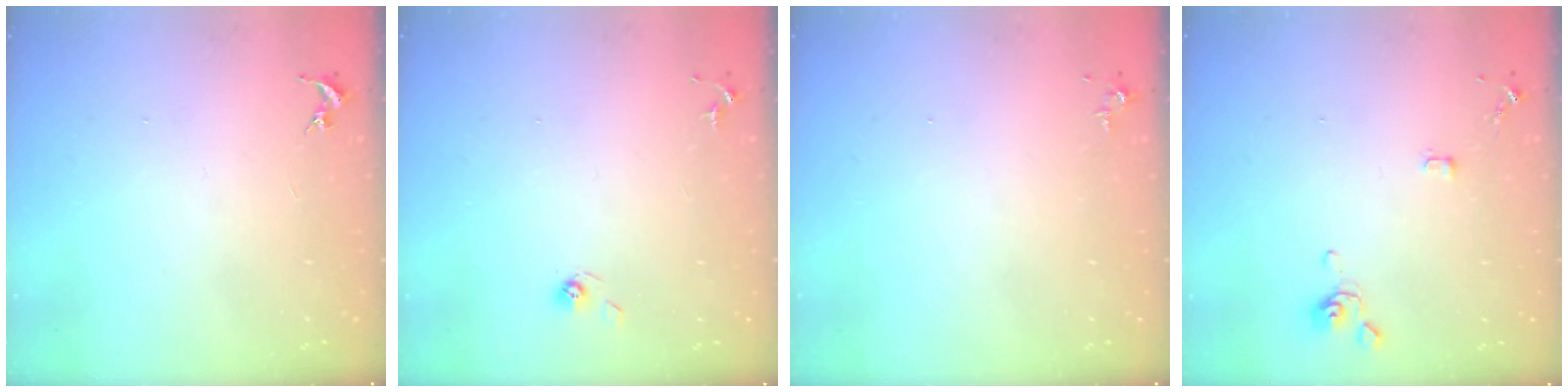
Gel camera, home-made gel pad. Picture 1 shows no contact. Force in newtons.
{"total": 3.8, "press": 3.3, "slide": 1.8}
{"total": 3.5, "press": 3.4, "slide": 0.5}
{"total": 3.4, "press": 3.4, "slide": 0.7}